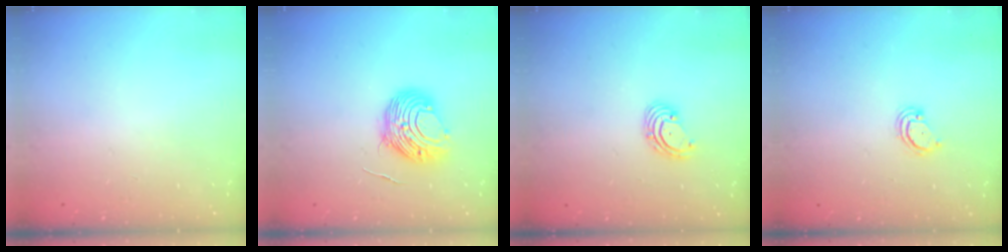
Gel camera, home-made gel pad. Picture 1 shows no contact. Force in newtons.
{"total": 10.1, "press": 10.0, "slide": 0.9}
{"total": 3.3, "press": 3.3, "slide": 0.5}
{"total": 3.5, "press": 3.5, "slide": 0.3}